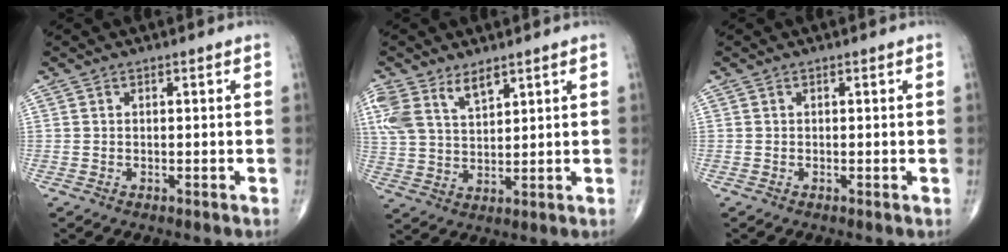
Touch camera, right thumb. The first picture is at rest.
{"total": 9.0, "force": [5.4, 4.3, 5.7], "torque": [-0.114, -0.011, 0.117]}
{"total": 0.0}